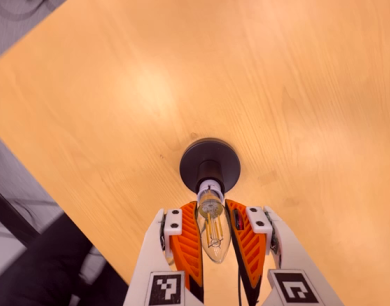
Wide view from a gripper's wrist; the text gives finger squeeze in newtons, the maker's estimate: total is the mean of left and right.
{"total": 19.7, "left": 18.2, "right": 21.1}